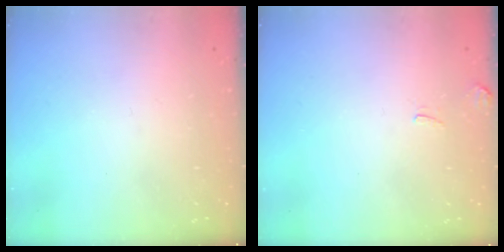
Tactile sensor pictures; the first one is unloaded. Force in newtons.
{"total": 1.5, "press": 1.4, "slide": 0.5}